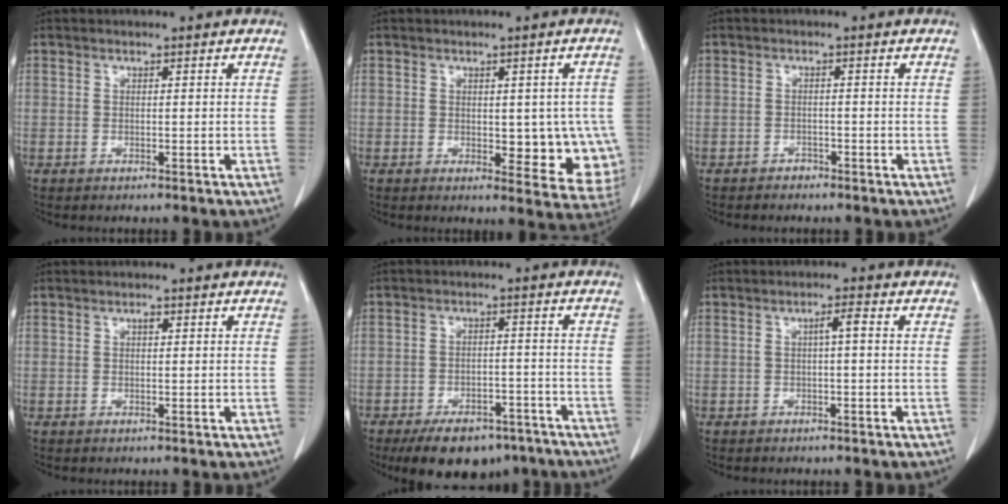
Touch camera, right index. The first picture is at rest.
{"total": 10.1, "force": [-0.8, 5.1, 8.7], "torque": [-0.084, -0.001, 0.002]}
{"total": 1.2, "force": [-1.0, 0.6, 0.1], "torque": [0.000, 0.003, -0.016]}
{"total": 0.7, "force": [0.3, 0.3, 0.5], "torque": [-0.010, 0.001, 0.004]}
{"total": 12.7, "force": [-9.5, 5.9, 6.0], "torque": [-0.084, 0.005, -0.136]}
{"total": 2.0, "force": [0.2, 0.1, 2.0], "torque": [-0.034, 0.005, 0.002]}